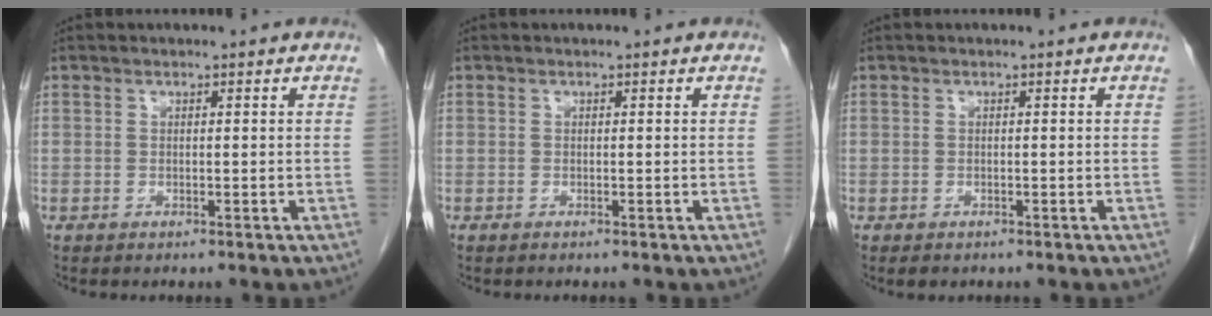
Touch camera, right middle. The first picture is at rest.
{"total": 0.0}
{"total": 1.0, "force": [-0.7, 0.6, 0.5], "torque": [-0.007, 0.000, -0.006]}